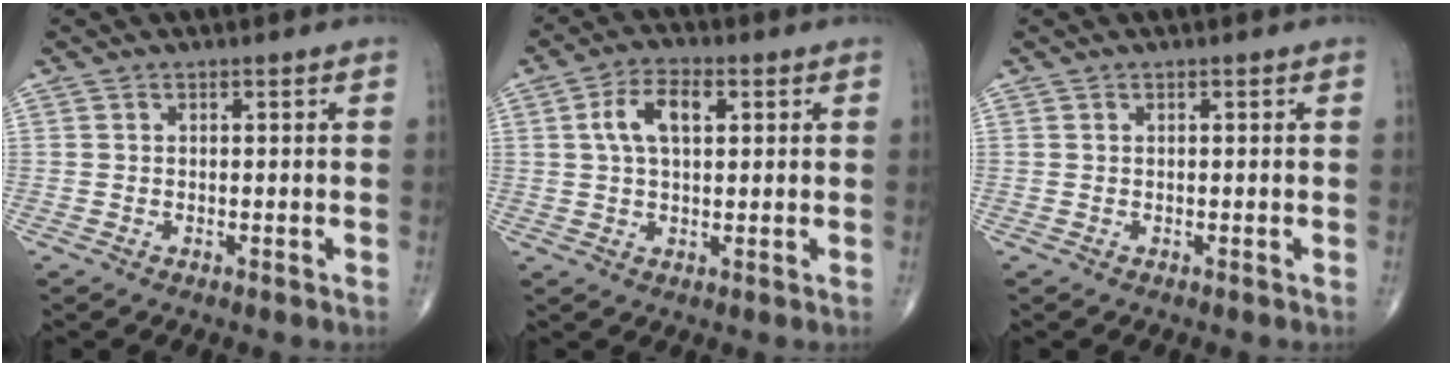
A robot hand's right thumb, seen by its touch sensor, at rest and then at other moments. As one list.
[{"total": 7.2, "force": [1.9, 3.8, 5.9], "torque": [-0.109, 0.011, 0.033]}, {"total": 0.0}]